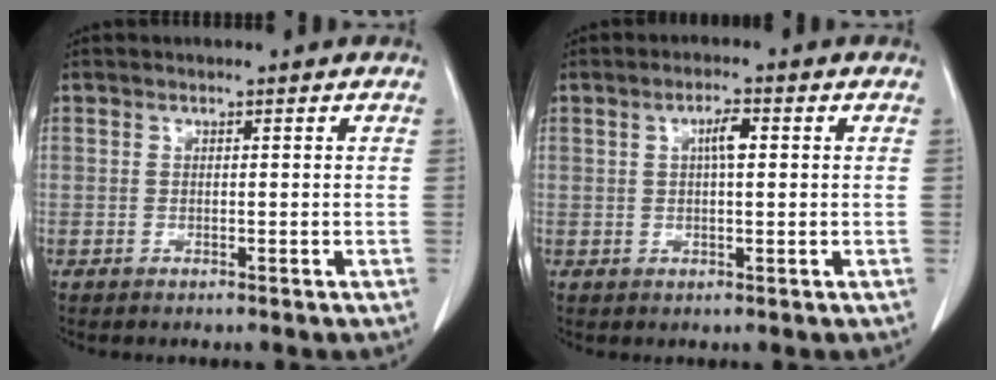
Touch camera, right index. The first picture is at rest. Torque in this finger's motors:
{"motor_torque": [0.44, 0.26, 0.14, 0.02]}